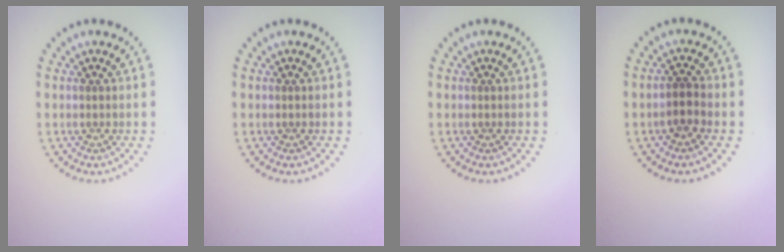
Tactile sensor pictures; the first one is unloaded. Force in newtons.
{"total": 0.0}
{"total": 0.0}
{"total": 1.8, "press": 1.5, "slide": 0.9}